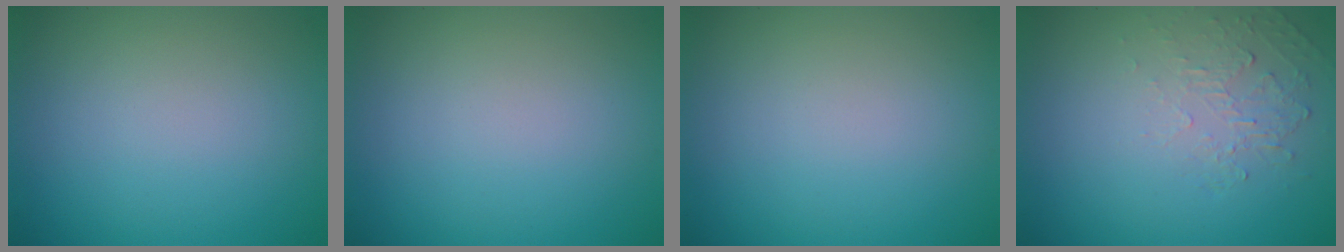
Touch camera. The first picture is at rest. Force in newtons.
{"total": 0.0}
{"total": 0.0}
{"total": 1.9, "press": 0.5, "slide": 1.9}